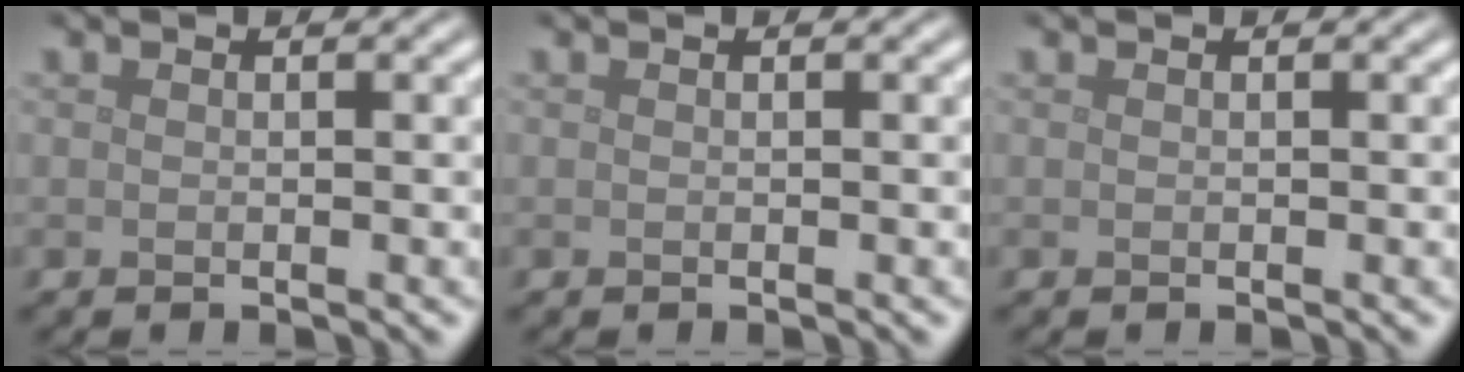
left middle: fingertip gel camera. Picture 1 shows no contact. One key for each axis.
{"total": 0.0}
{"total": 0.0}